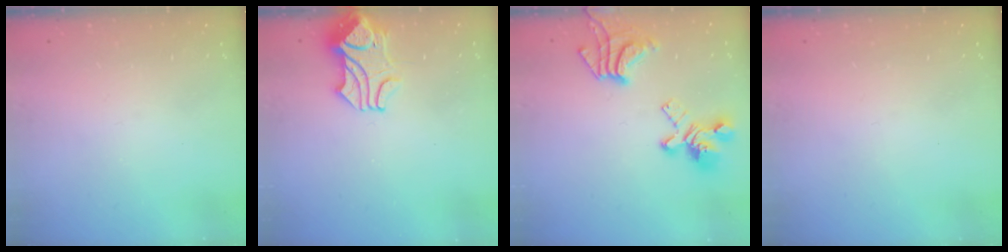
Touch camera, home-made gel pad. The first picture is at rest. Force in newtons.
{"total": 2.0, "press": 1.7, "slide": 1.0}
{"total": 11.1, "press": 10.8, "slide": 2.4}
{"total": 0.0}